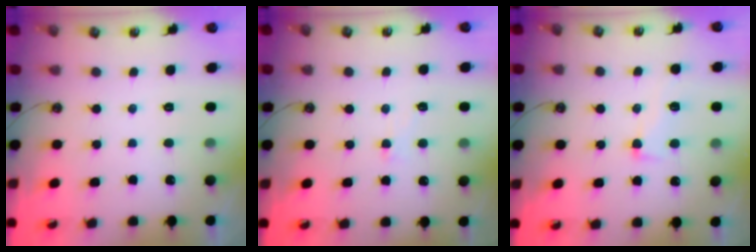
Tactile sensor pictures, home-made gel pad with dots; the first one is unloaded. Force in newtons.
{"total": 1.5, "press": 1.4, "slide": 0.6}
{"total": 2.1, "press": 1.2, "slide": 1.8}